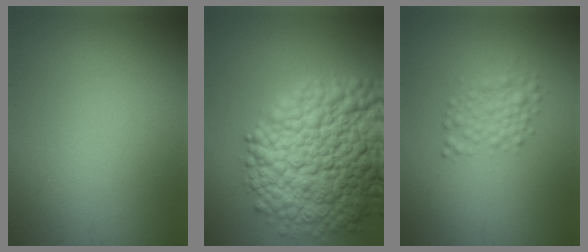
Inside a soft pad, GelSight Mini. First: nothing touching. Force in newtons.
{"total": 15.2, "press": 15.2, "slide": 0.6}
{"total": 2.4, "press": 2.4, "slide": 0.1}